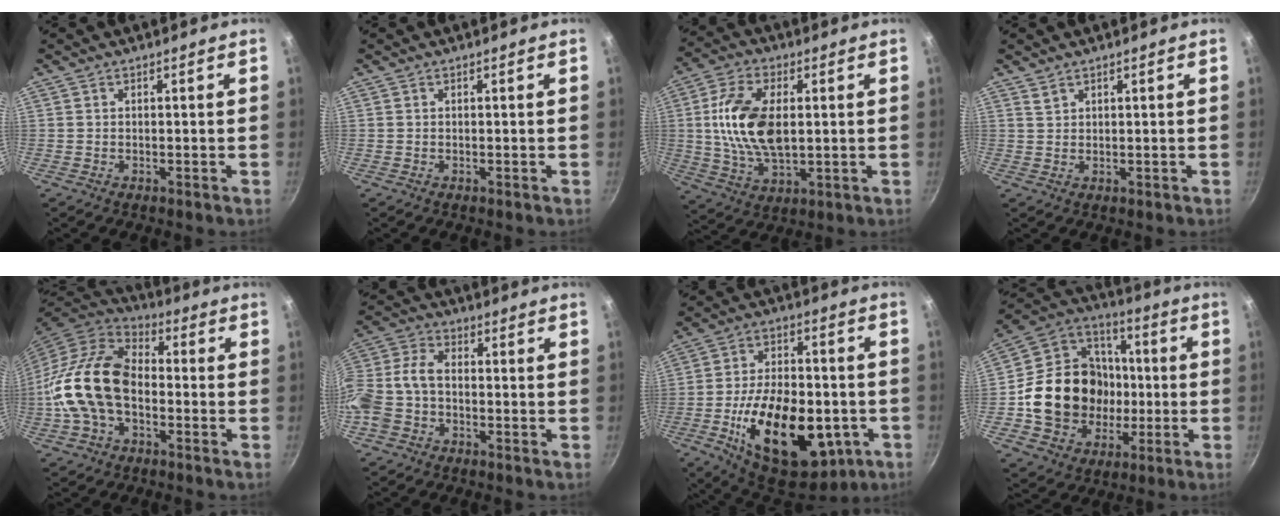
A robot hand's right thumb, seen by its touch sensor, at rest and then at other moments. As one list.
[{"total": 0.0}, {"total": 14.9, "force": [1.6, 8.3, 12.3], "torque": [-0.224, 0.002, 0.030]}, {"total": 1.9, "force": [1.7, 0.7, 0.6], "torque": [-0.007, -0.010, 0.037]}, {"total": 17.7, "force": [-2.6, 11.8, 12.9], "torque": [-0.228, 0.038, -0.061]}, {"total": 10.8, "force": [-2.7, 7.4, 7.4], "torque": [-0.154, 0.040, -0.070]}, {"total": 26.5, "force": [-7.3, 15.0, 20.6], "torque": [-0.309, 0.019, -0.096]}, {"total": 21.8, "force": [-2.3, 18.8, 10.8], "torque": [-0.160, 0.035, -0.030]}]